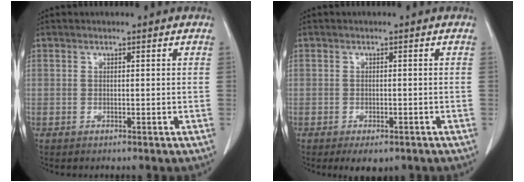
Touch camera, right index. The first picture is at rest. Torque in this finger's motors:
{"motor_torque": [0.09, -0.28, -0.10, -0.05]}